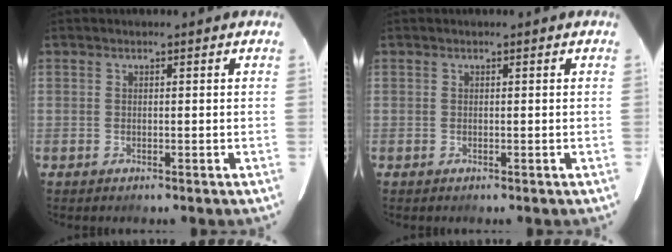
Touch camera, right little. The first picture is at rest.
{"total": 0.0}